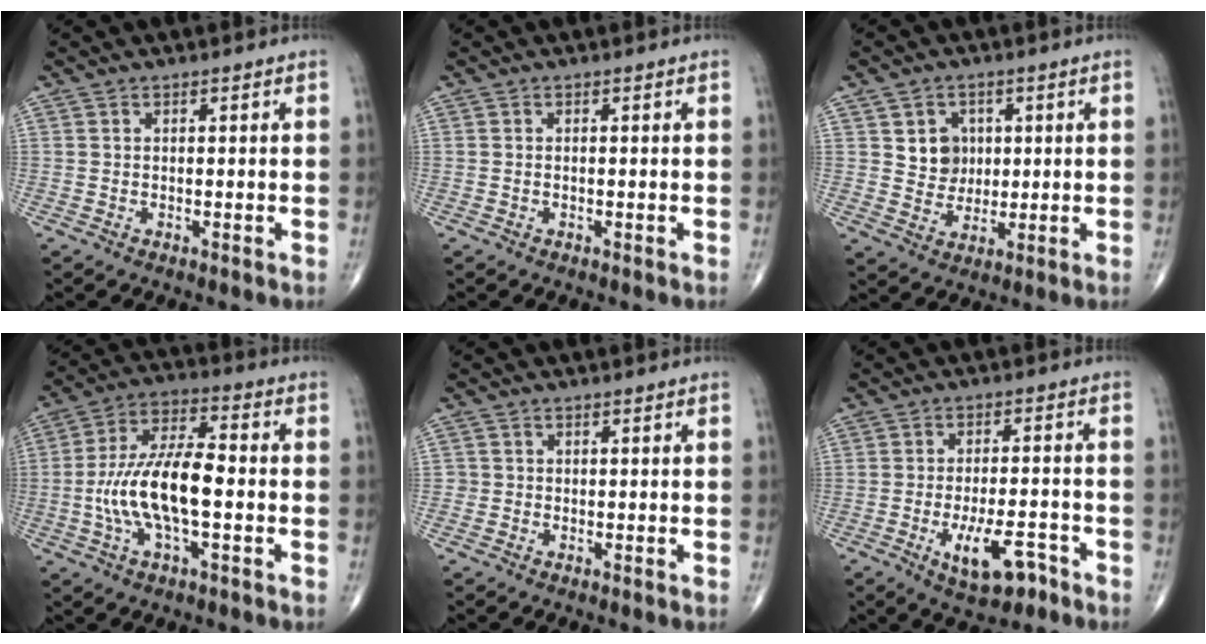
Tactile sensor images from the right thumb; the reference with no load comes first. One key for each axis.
{"total": 0.0}
{"total": 6.3, "fx": 1.6, "fy": 5.5, "fz": 2.6, "tx": -0.011, "ty": -0.006, "tz": 0.029}
{"total": 15.0, "fx": -2.2, "fy": 5.9, "fz": 13.6, "tx": -0.267, "ty": 0.032, "tz": -0.046}
{"total": 0.9, "fx": -0.2, "fy": 0.9, "fz": 0.0, "tx": 0.005, "ty": 0.005, "tz": -0.006}
{"total": 9.2, "fx": -4.5, "fy": 3.8, "fz": 7.1, "tx": -0.111, "ty": 0.020, "tz": -0.065}